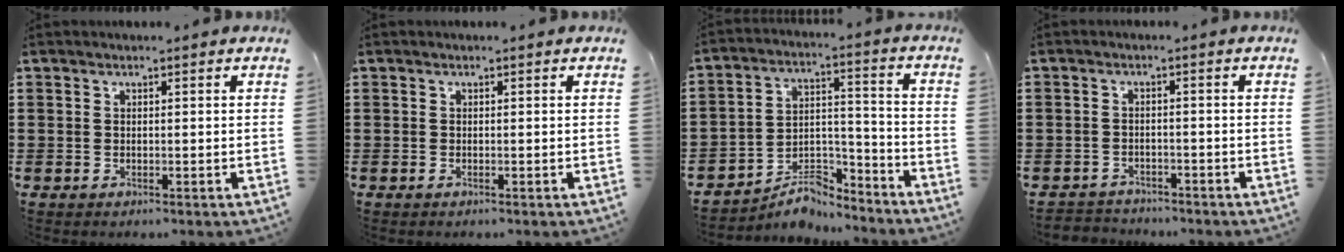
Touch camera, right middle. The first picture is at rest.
{"total": 0.0}
{"total": 7.3, "force": [-6.9, 2.1, 1.0], "torque": [-0.009, 0.022, -0.136]}
{"total": 2.5, "force": [-2.4, 0.6, -0.3], "torque": [-0.002, -0.001, -0.054]}